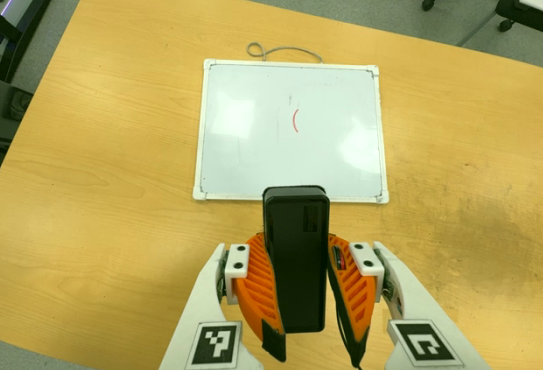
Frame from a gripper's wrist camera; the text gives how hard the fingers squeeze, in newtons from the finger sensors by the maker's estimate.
{"total": 11.6, "left": 10.0, "right": 13.2}